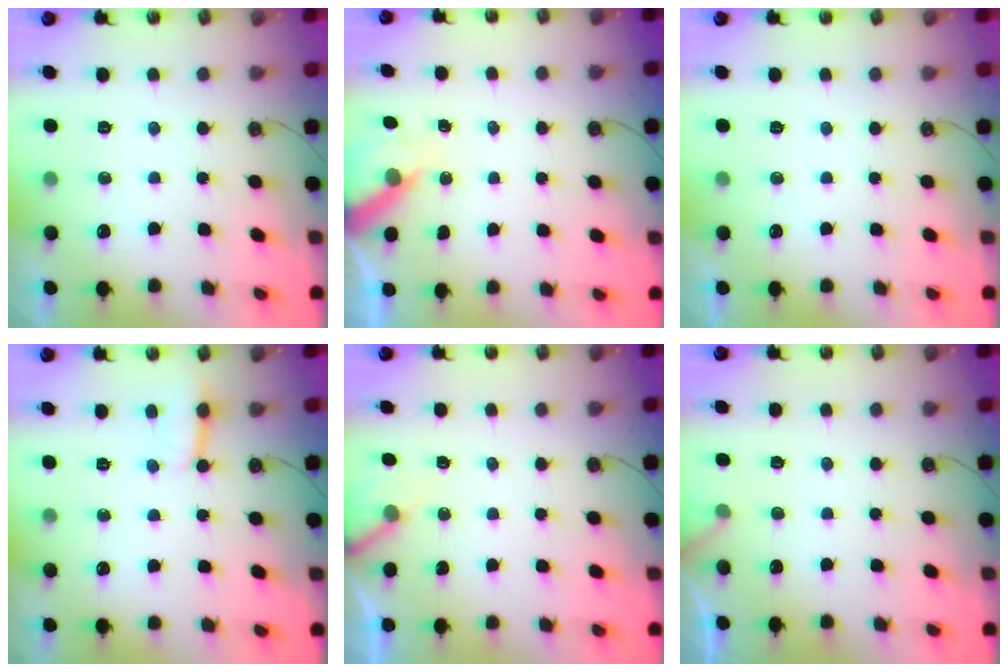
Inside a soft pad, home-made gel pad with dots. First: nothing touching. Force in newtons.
{"total": 6.6, "press": 6.6, "slide": 0.1}
{"total": 0.0}
{"total": 2.9, "press": 2.8, "slide": 0.5}
{"total": 2.7, "press": 2.7, "slide": 0.2}
{"total": 3.6, "press": 3.5, "slide": 0.4}